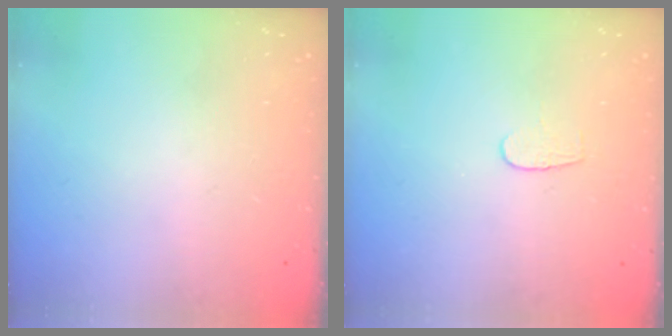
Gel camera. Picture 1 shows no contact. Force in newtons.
{"total": 4.3, "press": 4.3, "slide": 0.3}